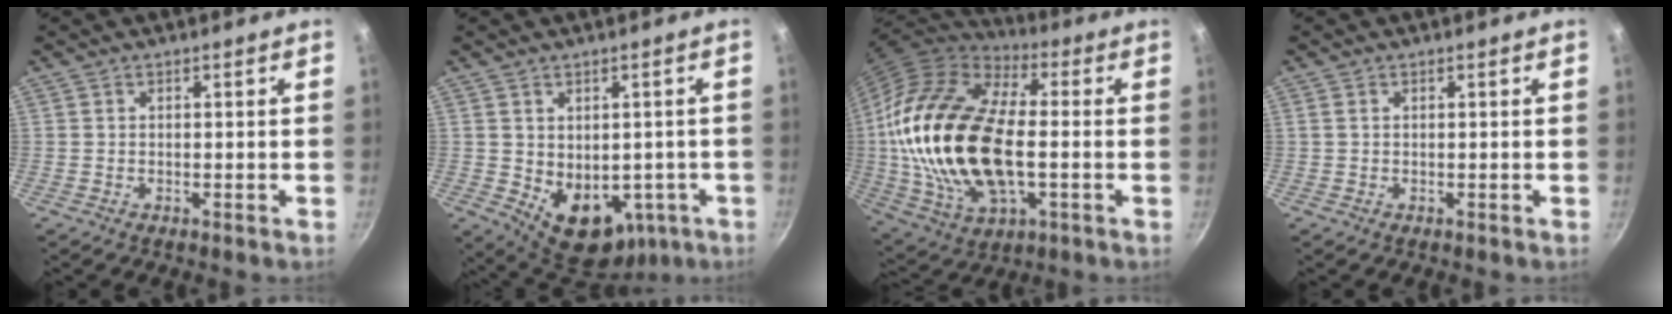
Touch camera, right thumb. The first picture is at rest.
{"total": 12.7, "force": [-2.5, 9.2, 8.4], "torque": [-0.082, -0.004, -0.004]}
{"total": 26.7, "force": [-0.9, 14.6, 22.4], "torque": [-0.437, 0.018, -0.016]}
{"total": 0.6, "force": [0.2, 0.4, 0.4], "torque": [-0.008, 0.002, 0.003]}